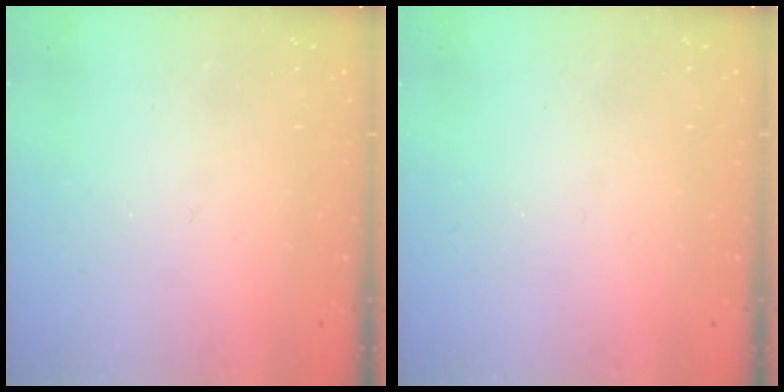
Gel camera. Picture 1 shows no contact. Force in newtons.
{"total": 0.0}